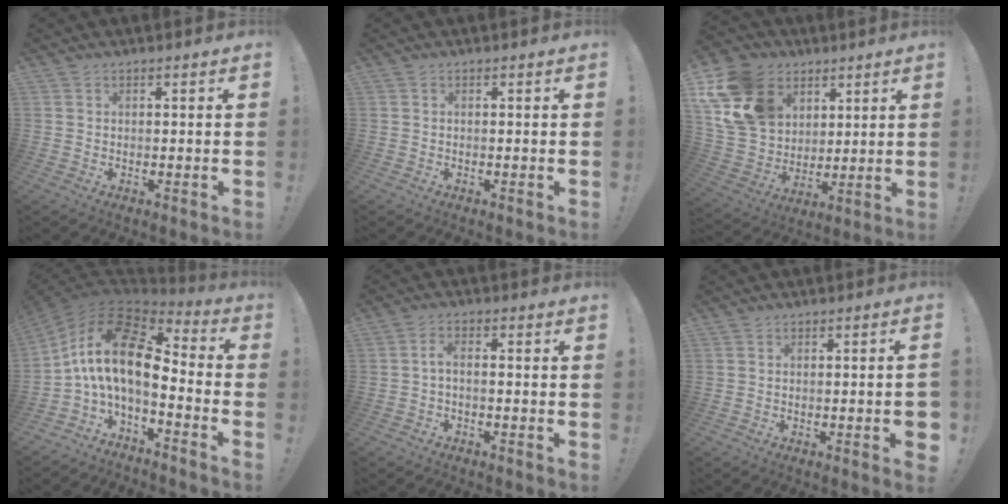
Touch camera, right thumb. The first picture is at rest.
{"total": 0.0}
{"total": 18.8, "force": [8.2, 14.5, 8.7], "torque": [-0.167, -0.037, 0.171]}
{"total": 15.7, "force": [2.7, 6.9, 13.8], "torque": [-0.263, -0.024, 0.042]}
{"total": 2.8, "force": [-1.1, 0.6, 2.5], "torque": [-0.051, 0.000, -0.023]}
{"total": 3.3, "force": [-0.9, 0.2, 3.2], "torque": [-0.046, -0.005, -0.013]}